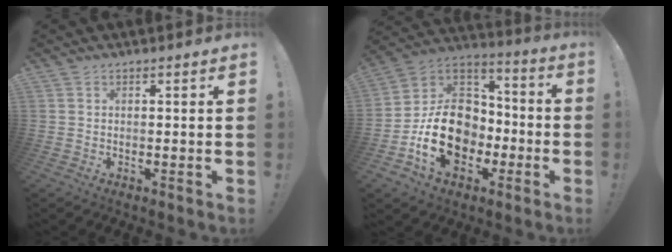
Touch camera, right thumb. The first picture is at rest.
{"total": 20.6, "force": [-6.5, 15.4, 12.2], "torque": [-0.217, 0.039, -0.096]}